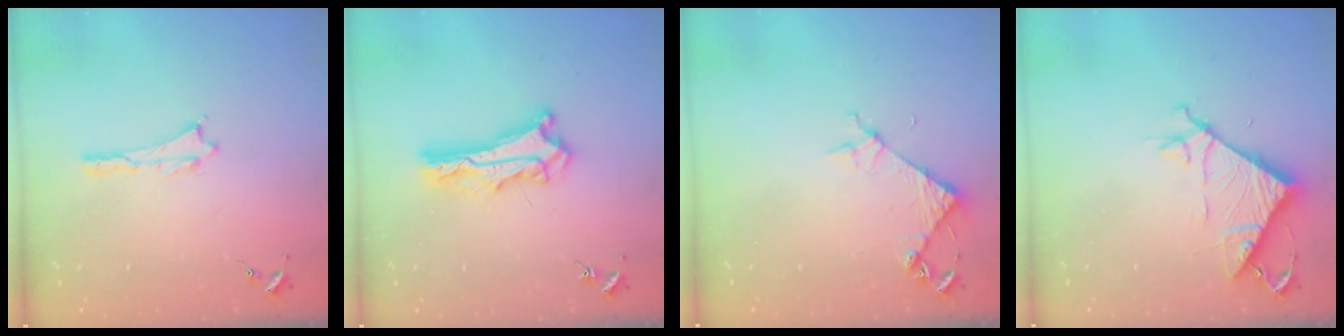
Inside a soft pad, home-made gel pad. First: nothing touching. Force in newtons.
{"total": 7.4, "press": 7.3, "slide": 0.6}
{"total": 4.6, "press": 4.6, "slide": 0.3}
{"total": 7.9, "press": 7.8, "slide": 0.6}